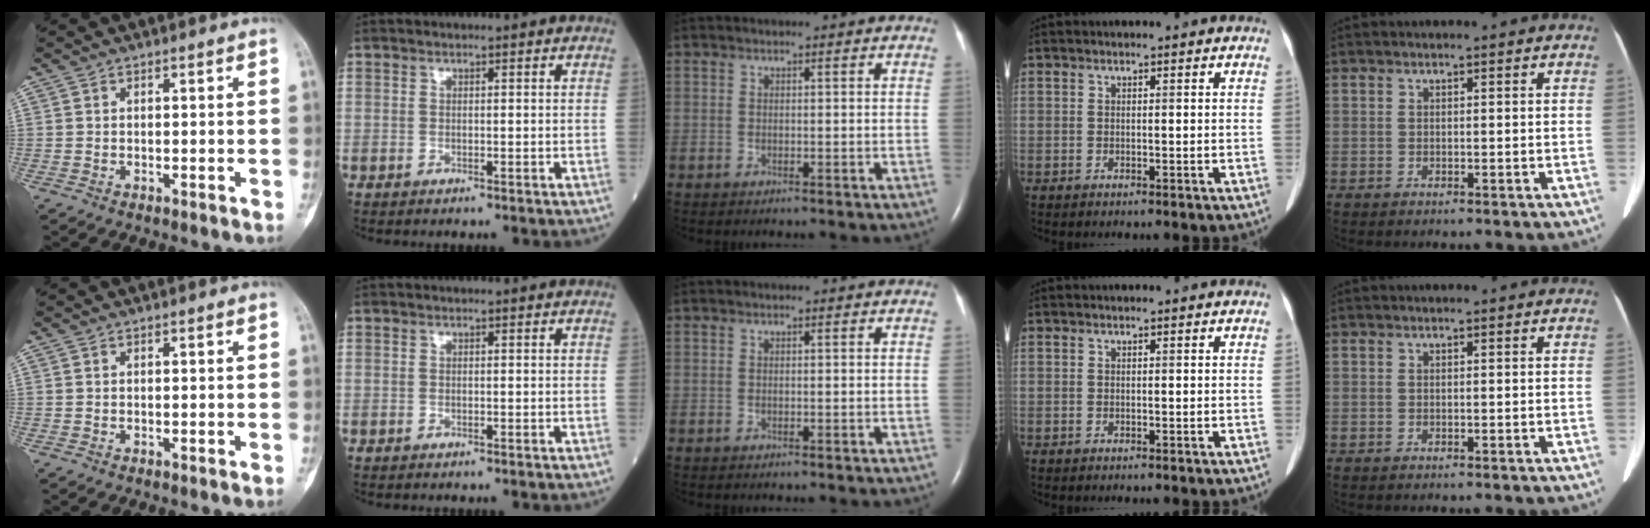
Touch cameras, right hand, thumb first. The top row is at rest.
{}